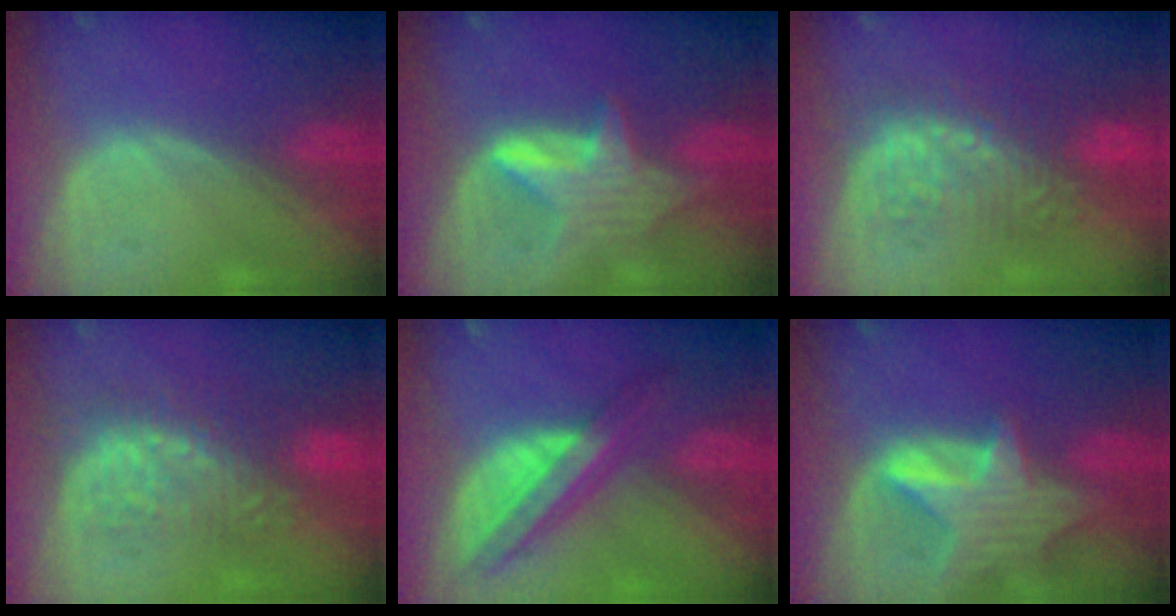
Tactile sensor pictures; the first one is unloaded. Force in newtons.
{"total": 5.9, "press": 5.9, "slide": 0.5}
{"total": 9.1, "press": 8.7, "slide": 2.6}
{"total": 8.8, "press": 8.4, "slide": 2.4}
{"total": 8.1, "press": 6.8, "slide": 4.3}
{"total": 8.4, "press": 7.6, "slide": 3.5}